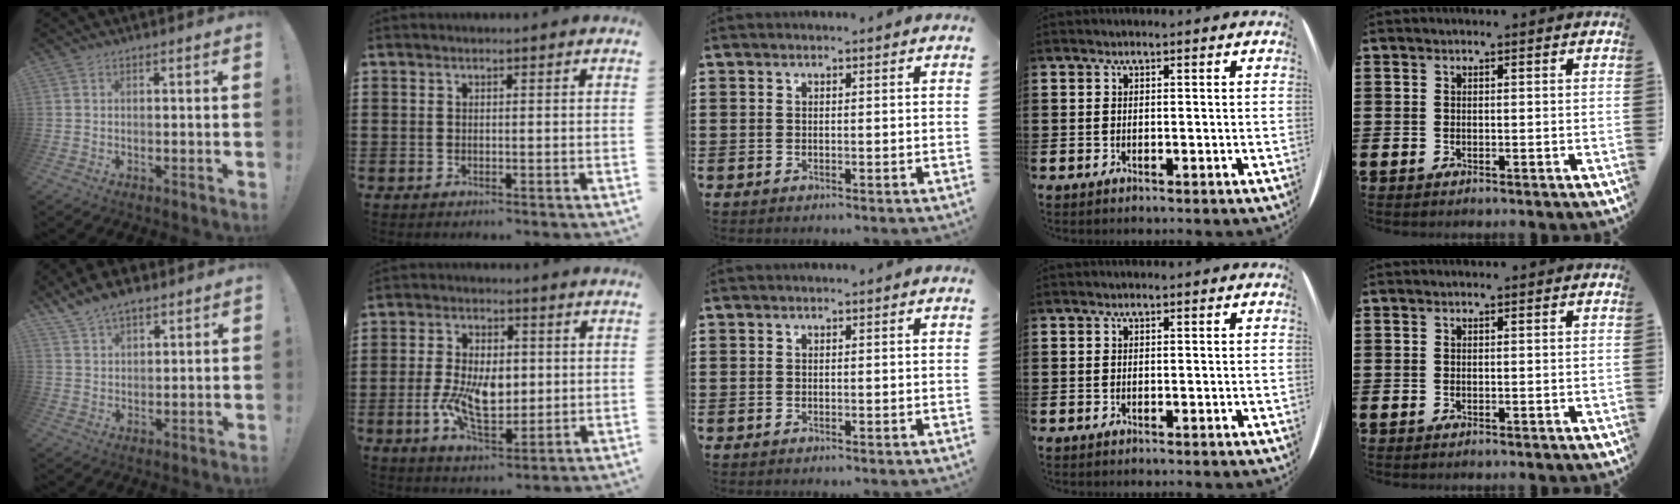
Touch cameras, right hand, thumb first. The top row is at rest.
{"thumb": {"total": 6.9, "force": [5.4, 3.1, 2.9], "torque": [-0.045, -0.029, 0.101]}, "index": {"total": 9.2, "force": [-0.5, 5.2, 7.6], "torque": [-0.138, 0.003, -0.012]}}